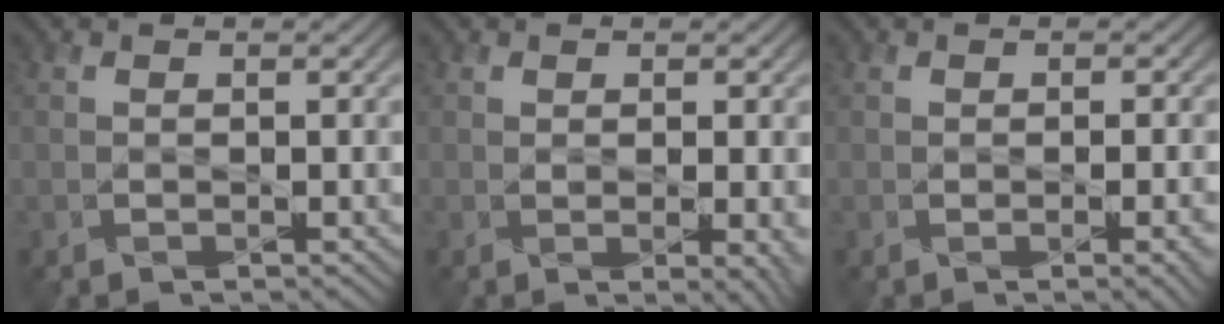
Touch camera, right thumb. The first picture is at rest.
{"total": 2.9, "force": [-0.1, 0.7, 2.8], "torque": [-0.044, -0.005, 0.005]}
{"total": 3.2, "force": [-0.7, 0.8, 3.0], "torque": [-0.041, -0.004, -0.005]}